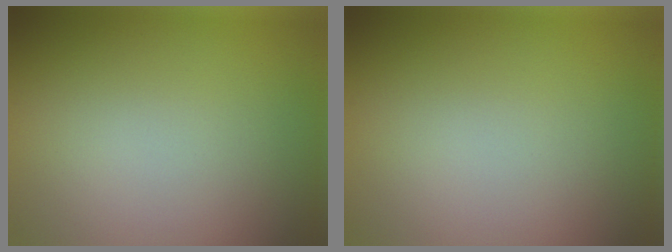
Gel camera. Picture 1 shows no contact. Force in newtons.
{"total": 0.0}